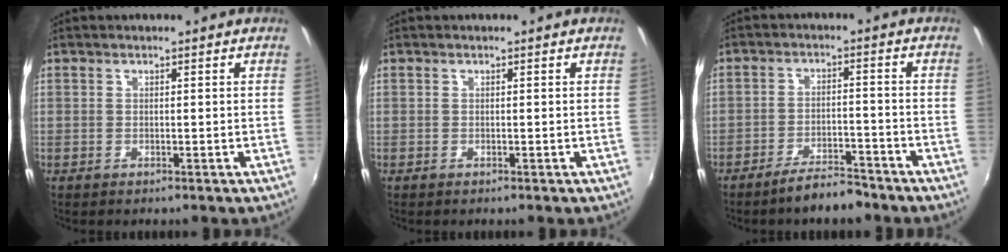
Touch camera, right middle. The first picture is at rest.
{"total": 0.0}
{"total": 6.1, "force": [-5.2, 1.6, 2.8], "torque": [-0.065, 0.008, -0.079]}